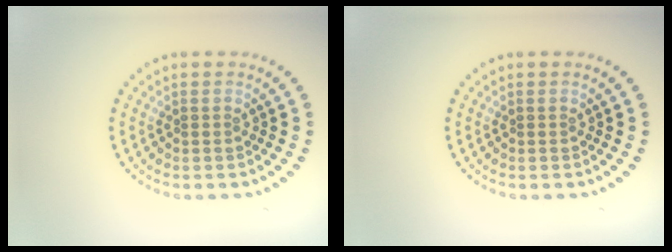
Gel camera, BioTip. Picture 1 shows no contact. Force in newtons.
{"total": 0.0}